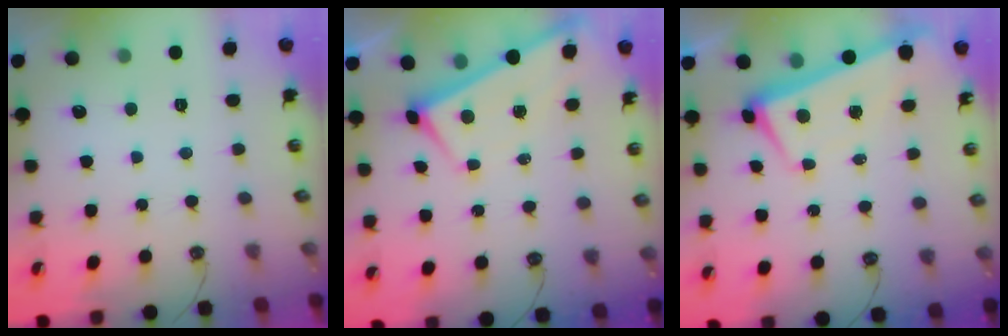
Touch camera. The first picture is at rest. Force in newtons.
{"total": 1.7, "press": 1.7, "slide": 0.2}
{"total": 2.0, "press": 1.9, "slide": 0.7}